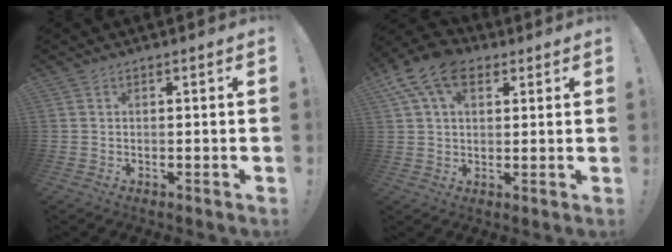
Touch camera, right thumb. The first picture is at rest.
{"total": 12.4, "force": [5.6, 7.9, 7.8], "torque": [-0.138, -0.011, 0.106]}